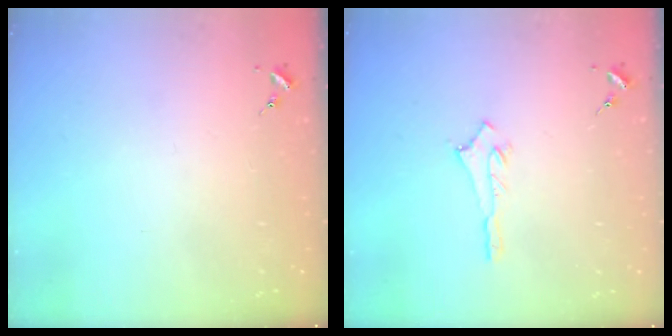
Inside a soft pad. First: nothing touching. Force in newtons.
{"total": 2.9, "press": 2.9, "slide": 0.2}